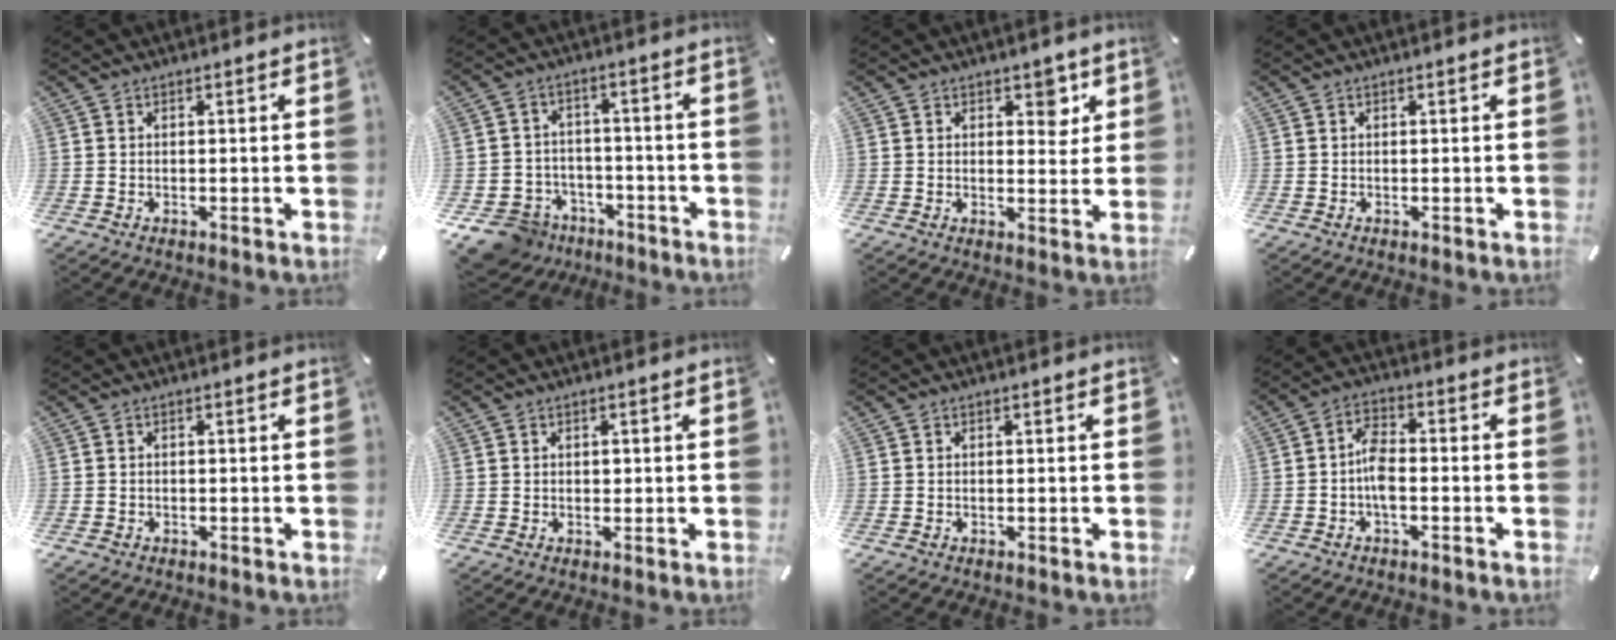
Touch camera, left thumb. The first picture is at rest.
{"total": 8.7, "force": [-6.0, 6.1, 1.6], "torque": [-0.040, 0.042, -0.109]}
{"total": 5.2, "force": [2.2, 3.2, 3.4], "torque": [-0.026, -0.009, 0.029]}
{"total": 0.0}
{"total": 0.7, "force": [-0.5, 0.5, 0.2], "torque": [-0.003, 0.001, -0.011]}
{"total": 1.0, "force": [0.1, 0.7, 0.6], "torque": [-0.005, -0.001, -0.001]}
{"total": 0.0}
{"total": 5.7, "force": [-1.6, 2.8, 4.7], "torque": [-0.092, 0.009, -0.029]}